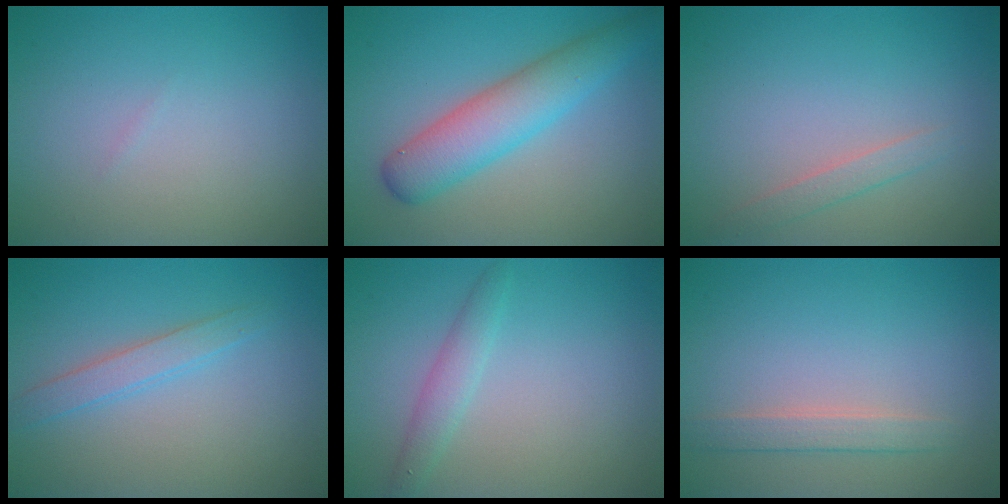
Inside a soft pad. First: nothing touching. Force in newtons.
{"total": 5.2, "press": 5.2, "slide": 0.1}
{"total": 1.3, "press": 1.3, "slide": 0.1}
{"total": 2.0, "press": 2.0, "slide": 0.0}
{"total": 1.8, "press": 1.8, "slide": 0.0}
{"total": 1.9, "press": 1.9, "slide": 0.1}